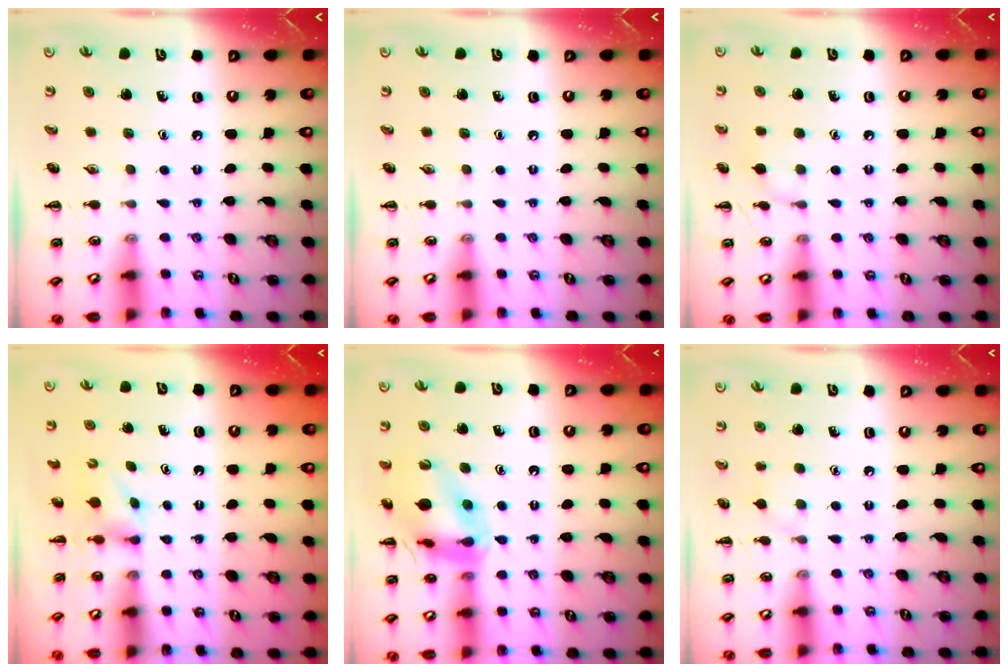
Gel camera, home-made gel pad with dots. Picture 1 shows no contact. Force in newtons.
{"total": 0.0}
{"total": 5.9, "press": 5.6, "slide": 1.9}
{"total": 2.5, "press": 2.3, "slide": 0.9}
{"total": 14.2, "press": 14.1, "slide": 2.0}
{"total": 5.0, "press": 4.8, "slide": 1.5}